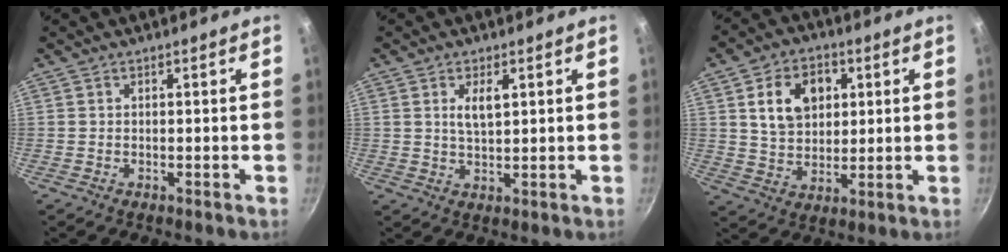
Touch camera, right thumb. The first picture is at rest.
{"total": 4.1, "force": [1.4, 1.7, 3.4], "torque": [-0.055, -0.007, 0.028]}
{"total": 11.7, "force": [3.4, 8.5, 7.2], "torque": [-0.093, -0.003, 0.057]}